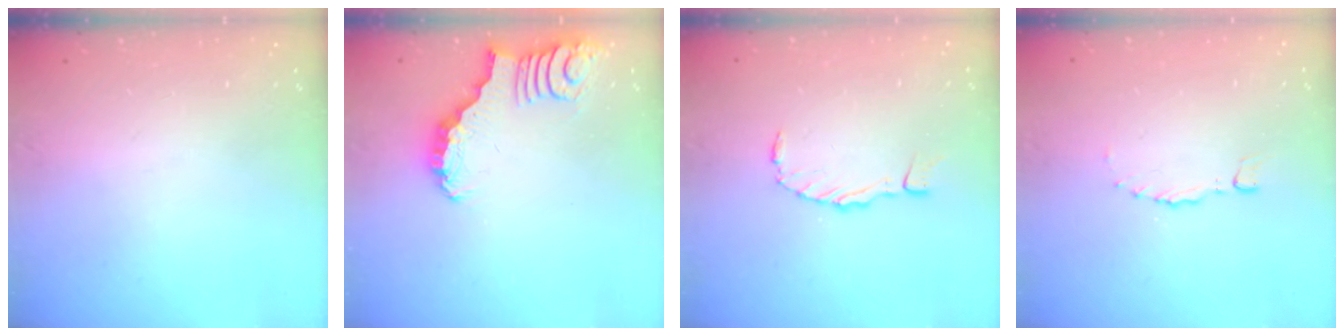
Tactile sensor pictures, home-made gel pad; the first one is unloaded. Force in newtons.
{"total": 2.2, "press": 2.2, "slide": 0.0}
{"total": 0.6, "press": 0.6, "slide": 0.2}
{"total": 0.0}